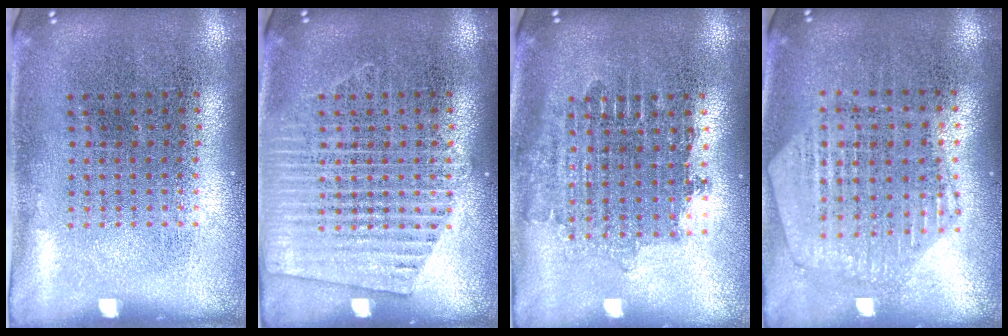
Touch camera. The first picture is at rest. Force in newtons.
{"total": 2.3, "press": 2.3, "slide": 0.4}
{"total": 1.7, "press": 1.4, "slide": 1.0}
{"total": 1.1, "press": 1.1, "slide": 0.1}